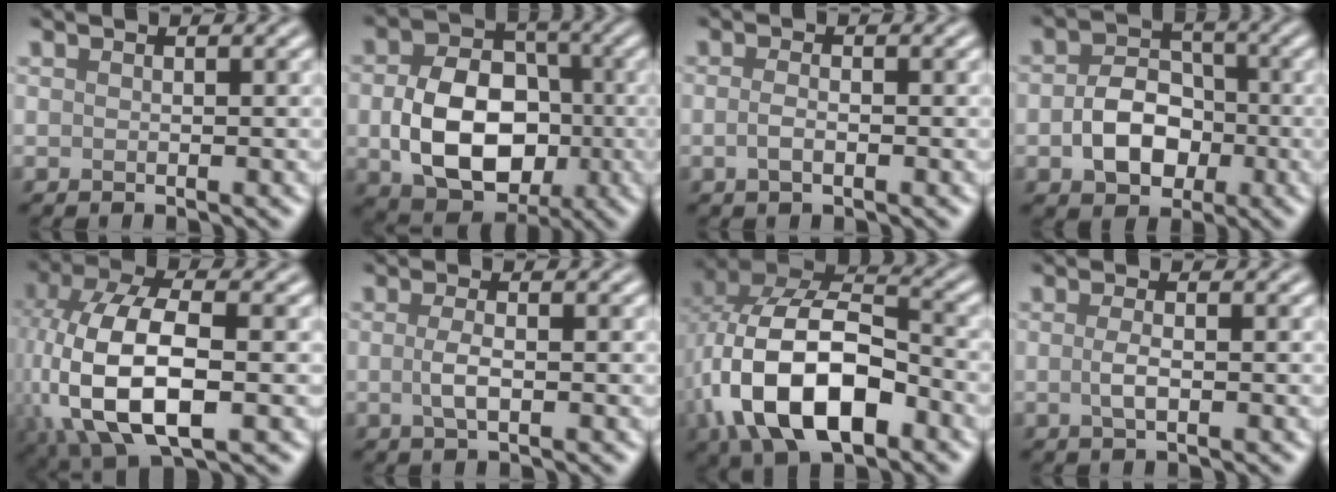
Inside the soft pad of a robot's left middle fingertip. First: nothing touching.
{"total": 9.4, "force": [-1.3, 6.8, 6.3], "torque": [-0.120, -0.009, -0.014]}
{"total": 1.4, "force": [-0.5, 0.6, 1.2], "torque": [-0.029, -0.001, -0.011]}
{"total": 5.2, "force": [-1.3, 3.8, 3.2], "torque": [-0.053, 0.000, -0.021]}
{"total": 12.5, "force": [-2.2, 6.1, 10.7], "torque": [-0.236, -0.005, -0.040]}
{"total": 1.8, "force": [-0.2, 0.6, 1.7], "torque": [-0.039, -0.001, -0.006]}
{"total": 12.9, "force": [-3.7, 7.2, 10.0], "torque": [-0.203, -0.006, -0.074]}
{"total": 1.5, "force": [-0.2, 0.4, 1.4], "torque": [-0.032, -0.001, -0.006]}